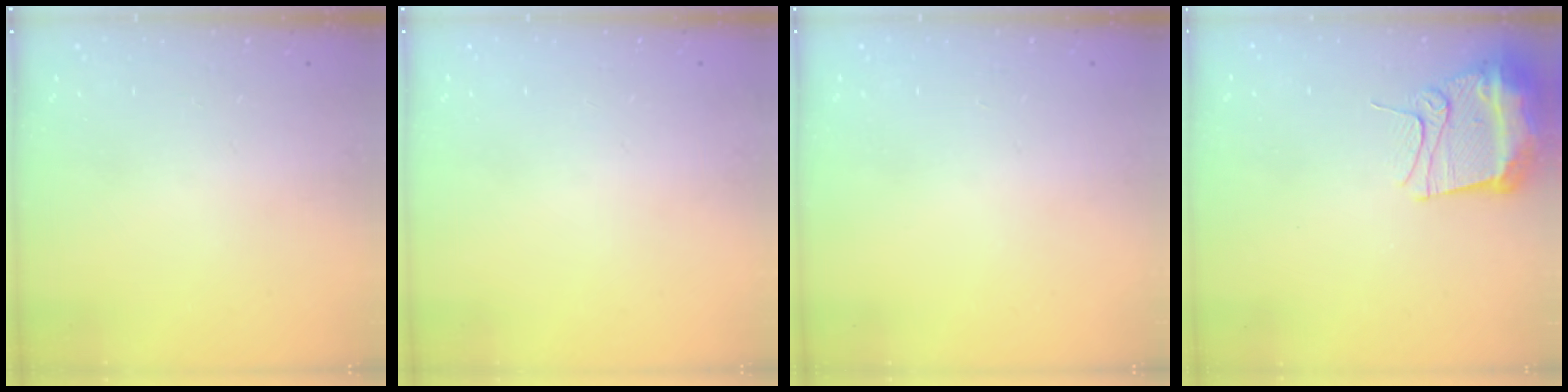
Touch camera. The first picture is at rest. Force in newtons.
{"total": 13.0, "press": 3.6, "slide": 12.5}
{"total": 0.0}
{"total": 12.1, "press": 12.0, "slide": 1.4}